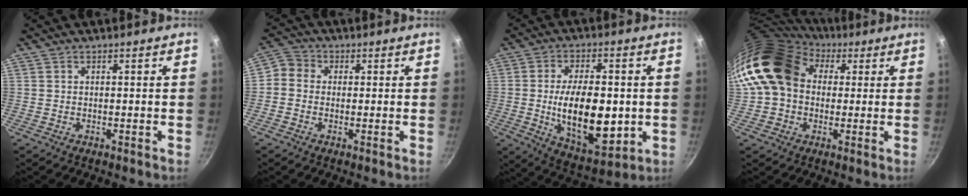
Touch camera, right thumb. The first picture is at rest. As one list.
[{"total": 4.1, "force": [-0.4, 3.7, 1.7], "torque": [-0.018, 0.013, -0.029]}, {"total": 17.9, "force": [-1.5, 9.1, 15.3], "torque": [-0.226, -0.013, -0.013]}, {"total": 16.4, "force": [3.1, 13.1, 9.4], "torque": [-0.149, 0.035, 0.044]}]